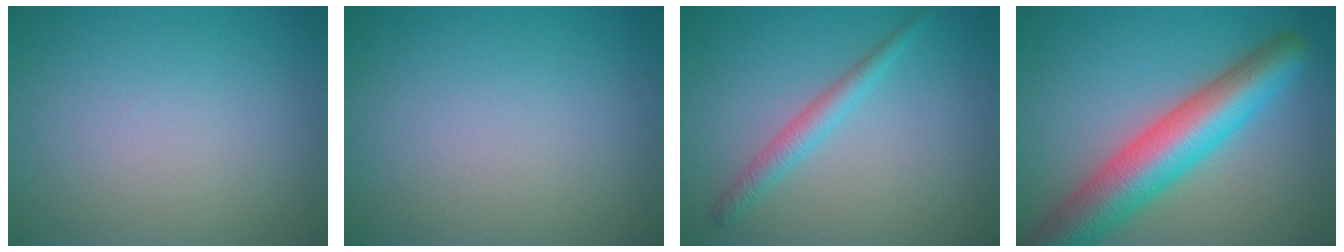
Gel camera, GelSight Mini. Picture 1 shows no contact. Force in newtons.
{"total": 0.0}
{"total": 2.2, "press": 2.2, "slide": 0.1}
{"total": 8.8, "press": 8.8, "slide": 0.3}